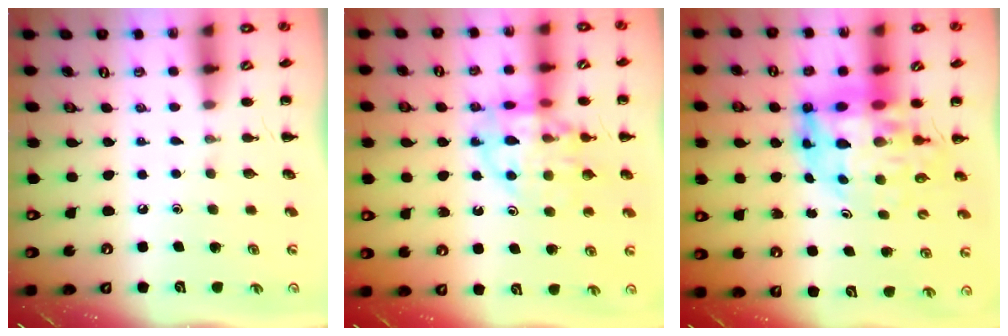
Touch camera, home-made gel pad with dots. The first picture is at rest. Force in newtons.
{"total": 15.2, "press": 15.1, "slide": 2.2}
{"total": 13.8, "press": 13.2, "slide": 4.1}